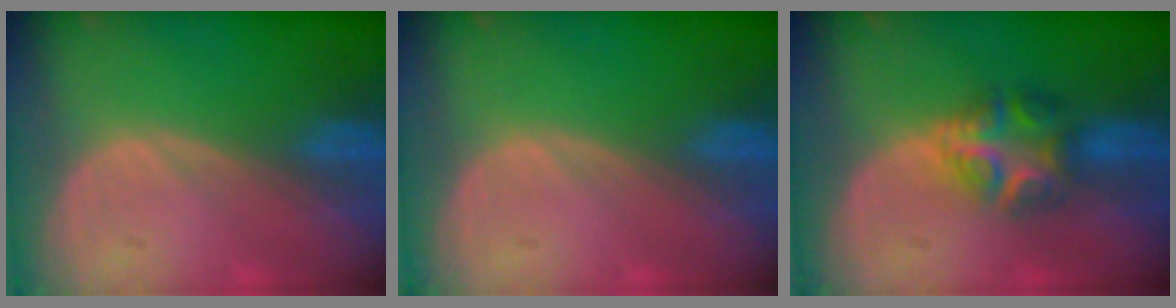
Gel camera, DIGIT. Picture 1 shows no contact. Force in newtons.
{"total": 0.0}
{"total": 6.1, "press": 6.1, "slide": 0.9}